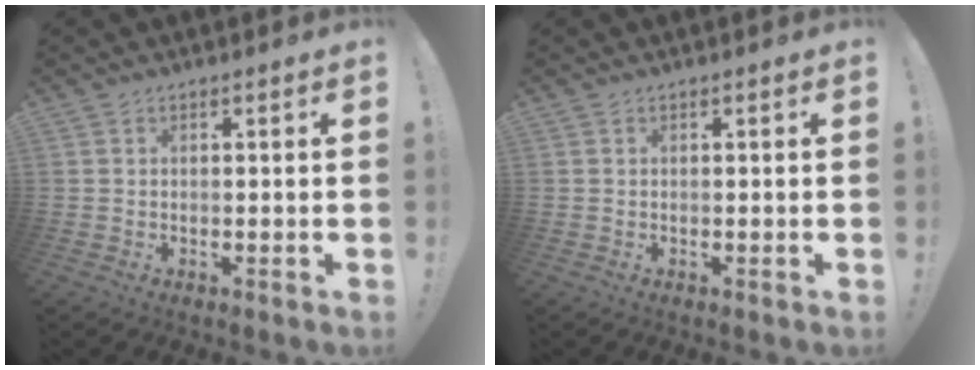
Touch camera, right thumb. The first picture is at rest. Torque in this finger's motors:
{"motor_torque": [-0.04, 0.00, 0.00, 0.00, 0.00]}